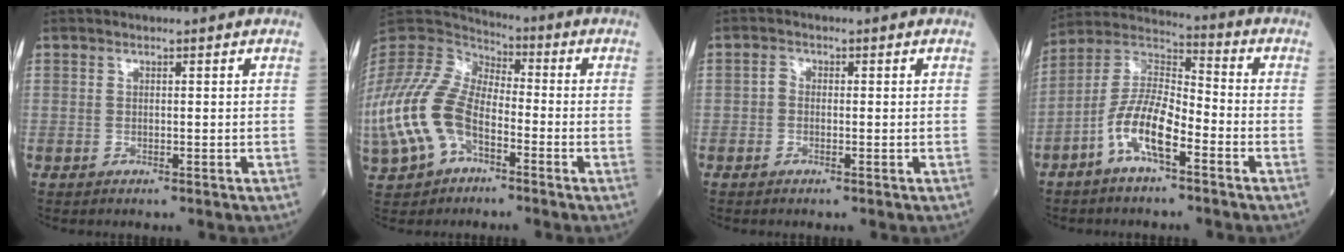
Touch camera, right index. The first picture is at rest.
{"total": 19.2, "force": [-6.7, 11.7, 13.6], "torque": [-0.353, 0.001, -0.125]}
{"total": 1.0, "force": [-0.3, 0.8, 0.6], "torque": [-0.010, 0.002, -0.009]}
{"total": 10.4, "force": [-4.9, 2.9, 8.7], "torque": [-0.185, 0.013, -0.098]}